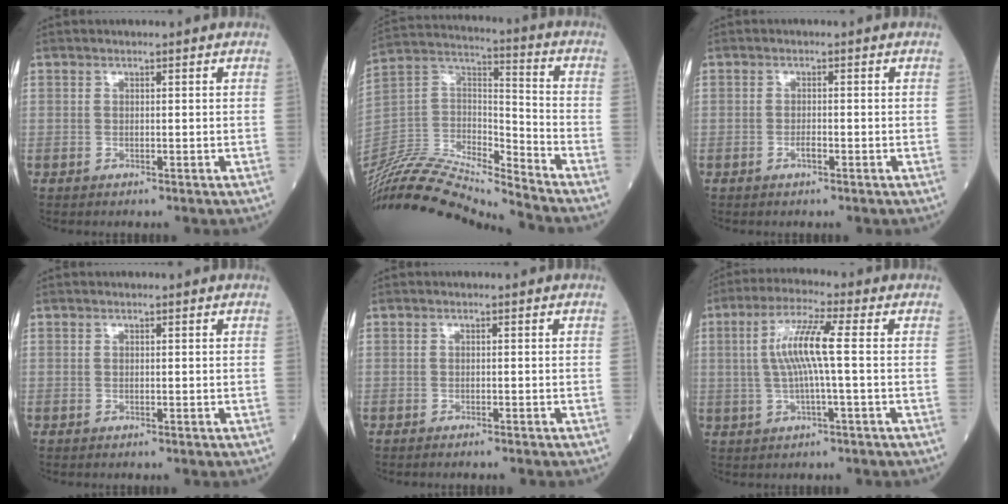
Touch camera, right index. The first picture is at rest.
{"total": 21.7, "force": [-20.5, 0.4, 7.0], "torque": [-0.154, 0.016, -0.370]}
{"total": 1.1, "force": [-0.6, 0.2, 0.9], "torque": [-0.020, 0.002, -0.009]}
{"total": 0.0}
{"total": 1.8, "force": [-1.6, -0.1, 0.8], "torque": [-0.012, -0.001, -0.019]}
{"total": 7.8, "force": [0.6, 0.1, 7.8], "torque": [-0.157, 0.013, 0.008]}